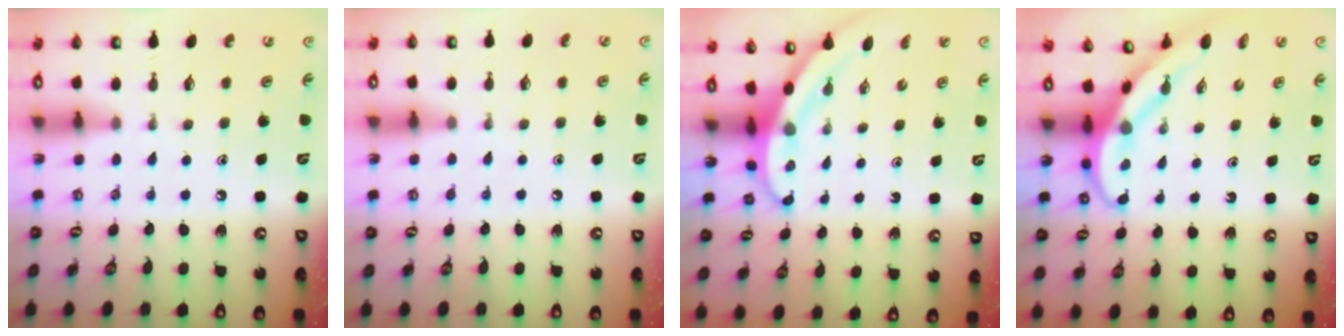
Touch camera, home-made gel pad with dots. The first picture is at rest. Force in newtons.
{"total": 2.7, "press": 2.7, "slide": 0.2}
{"total": 3.0, "press": 3.0, "slide": 0.1}
{"total": 3.9, "press": 3.9, "slide": 0.4}